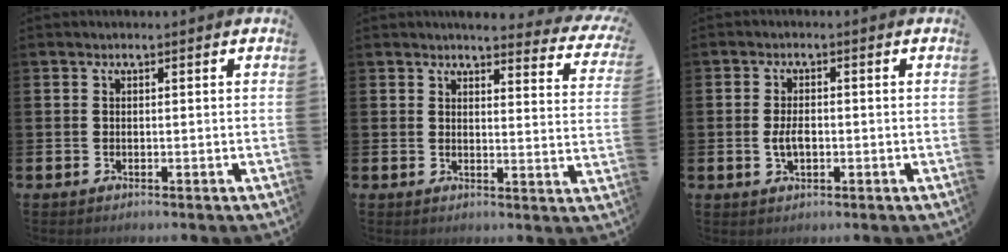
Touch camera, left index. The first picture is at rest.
{"total": 3.4, "force": [3.3, 0.5, 0.6], "torque": [-0.011, -0.029, 0.052]}
{"total": 2.9, "force": [-0.3, 1.6, 2.5], "torque": [-0.032, -0.002, -0.009]}